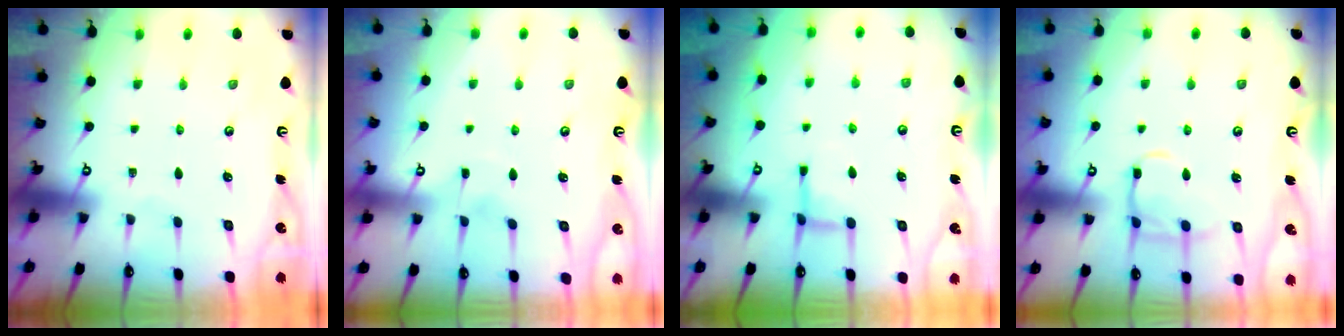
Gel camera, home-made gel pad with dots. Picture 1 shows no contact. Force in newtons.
{"total": 3.1, "press": 3.0, "slide": 0.3}
{"total": 4.7, "press": 4.6, "slide": 0.8}
{"total": 11.3, "press": 11.3, "slide": 0.9}